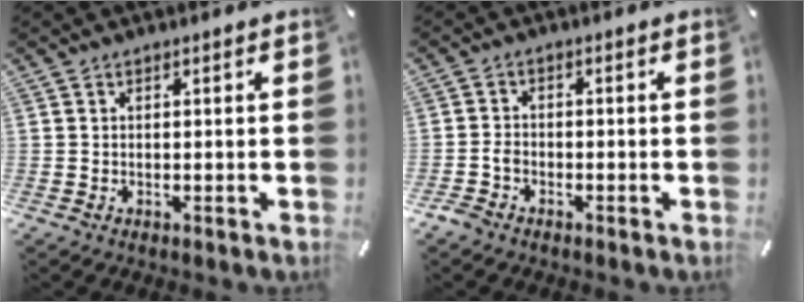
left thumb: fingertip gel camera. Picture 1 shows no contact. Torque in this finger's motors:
{"motor_torque": [0.91, 0.99, -0.06, 0.13, 0.00]}